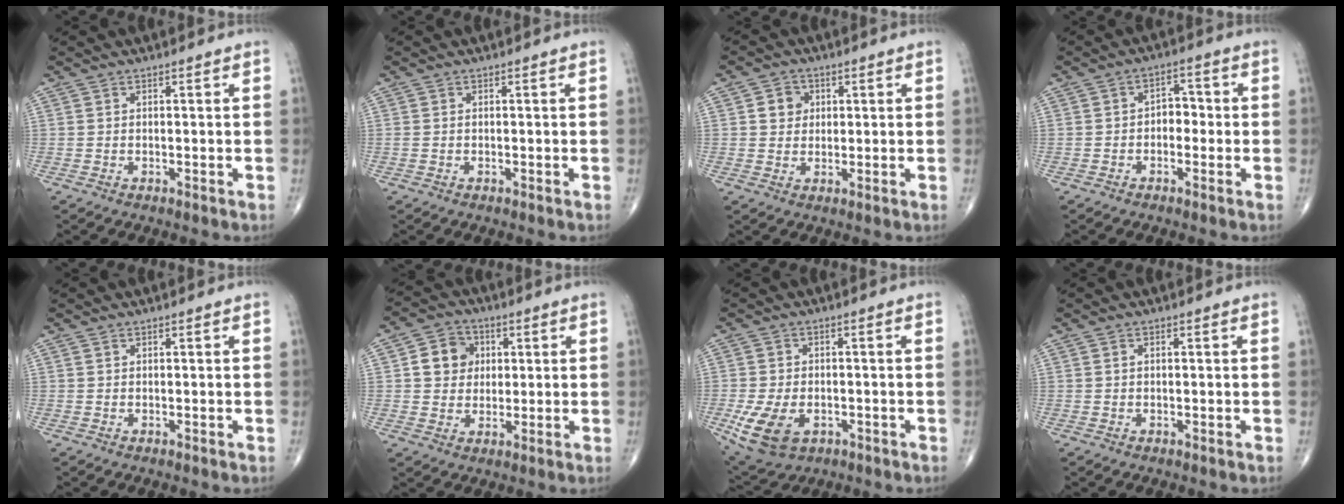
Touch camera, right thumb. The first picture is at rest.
{"total": 0.7, "force": [0.0, 0.4, 0.5], "torque": [-0.018, 0.007, 0.004]}
{"total": 4.2, "force": [1.0, 3.7, 1.6], "torque": [-0.002, 0.001, 0.013]}
{"total": 4.0, "force": [-0.6, 2.8, 2.8], "torque": [-0.023, 0.019, -0.018]}
{"total": 0.0}
{"total": 7.8, "force": [1.6, 6.8, 3.5], "torque": [-0.024, -0.001, 0.022]}
{"total": 9.8, "force": [-3.3, 6.2, 6.9], "torque": [-0.137, 0.002, -0.046]}
{"total": 0.6, "force": [0.2, 0.4, 0.5], "torque": [-0.011, 0.006, 0.004]}